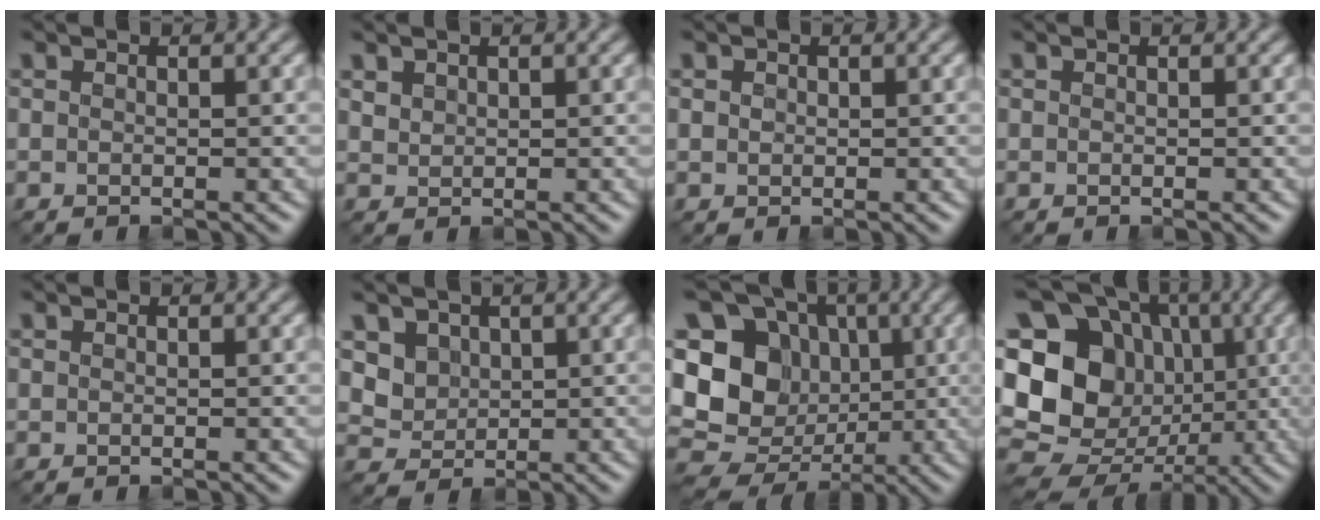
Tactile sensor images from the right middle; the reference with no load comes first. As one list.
[{"total": 1.2, "force": [0.9, 0.7, 0.3], "torque": [-0.008, -0.001, 0.022]}, {"total": 0.6, "force": [0.1, 0.6, 0.2], "torque": [-0.003, -0.005, 0.001]}, {"total": 0.0}, {"total": 0.0}, {"total": 2.9, "force": [1.3, 2.4, 1.1], "torque": [-0.031, -0.014, 0.045]}, {"total": 12.0, "force": [0.4, 10.3, 6.1], "torque": [-0.122, -0.009, 0.000]}, {"total": 21.4, "force": [0.6, 19.4, 9.0], "torque": [-0.204, 0.036, -0.020]}]